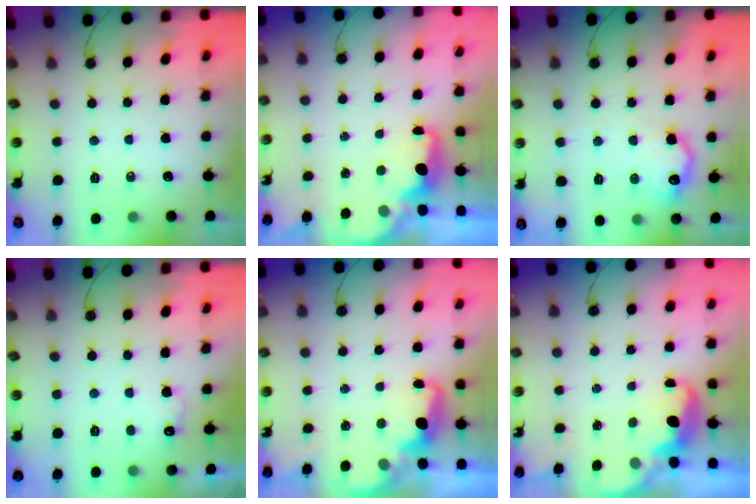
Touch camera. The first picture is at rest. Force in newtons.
{"total": 2.4, "press": 2.3, "slide": 0.8}
{"total": 13.6, "press": 13.6, "slide": 0.8}
{"total": 5.7, "press": 5.5, "slide": 1.3}
{"total": 2.1, "press": 2.0, "slide": 0.6}
{"total": 2.7, "press": 2.6, "slide": 0.7}